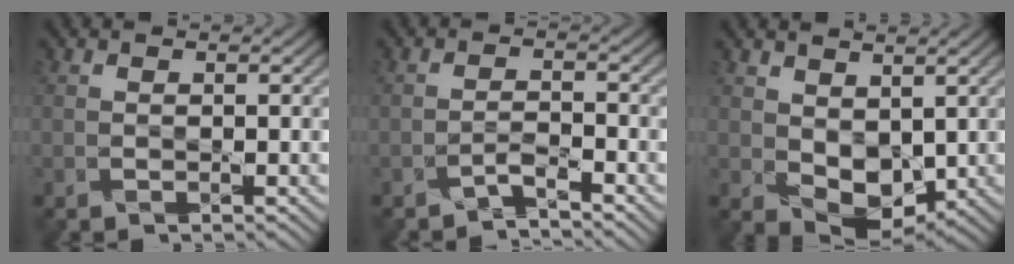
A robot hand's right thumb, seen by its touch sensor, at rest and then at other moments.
{"total": 2.1, "force": [-2.0, -0.1, 0.5], "torque": [-0.009, 0.008, -0.047]}
{"total": 4.9, "force": [1.2, 3.3, 3.5], "torque": [-0.072, -0.014, 0.025]}